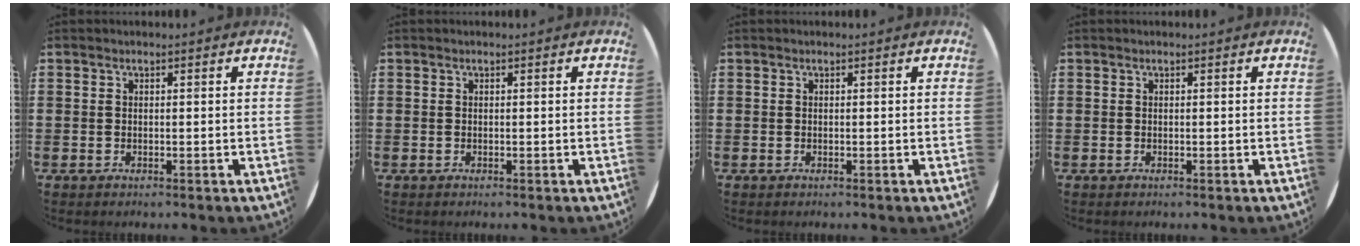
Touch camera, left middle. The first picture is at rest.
{"total": 0.0}
{"total": 0.0}
{"total": 0.0}